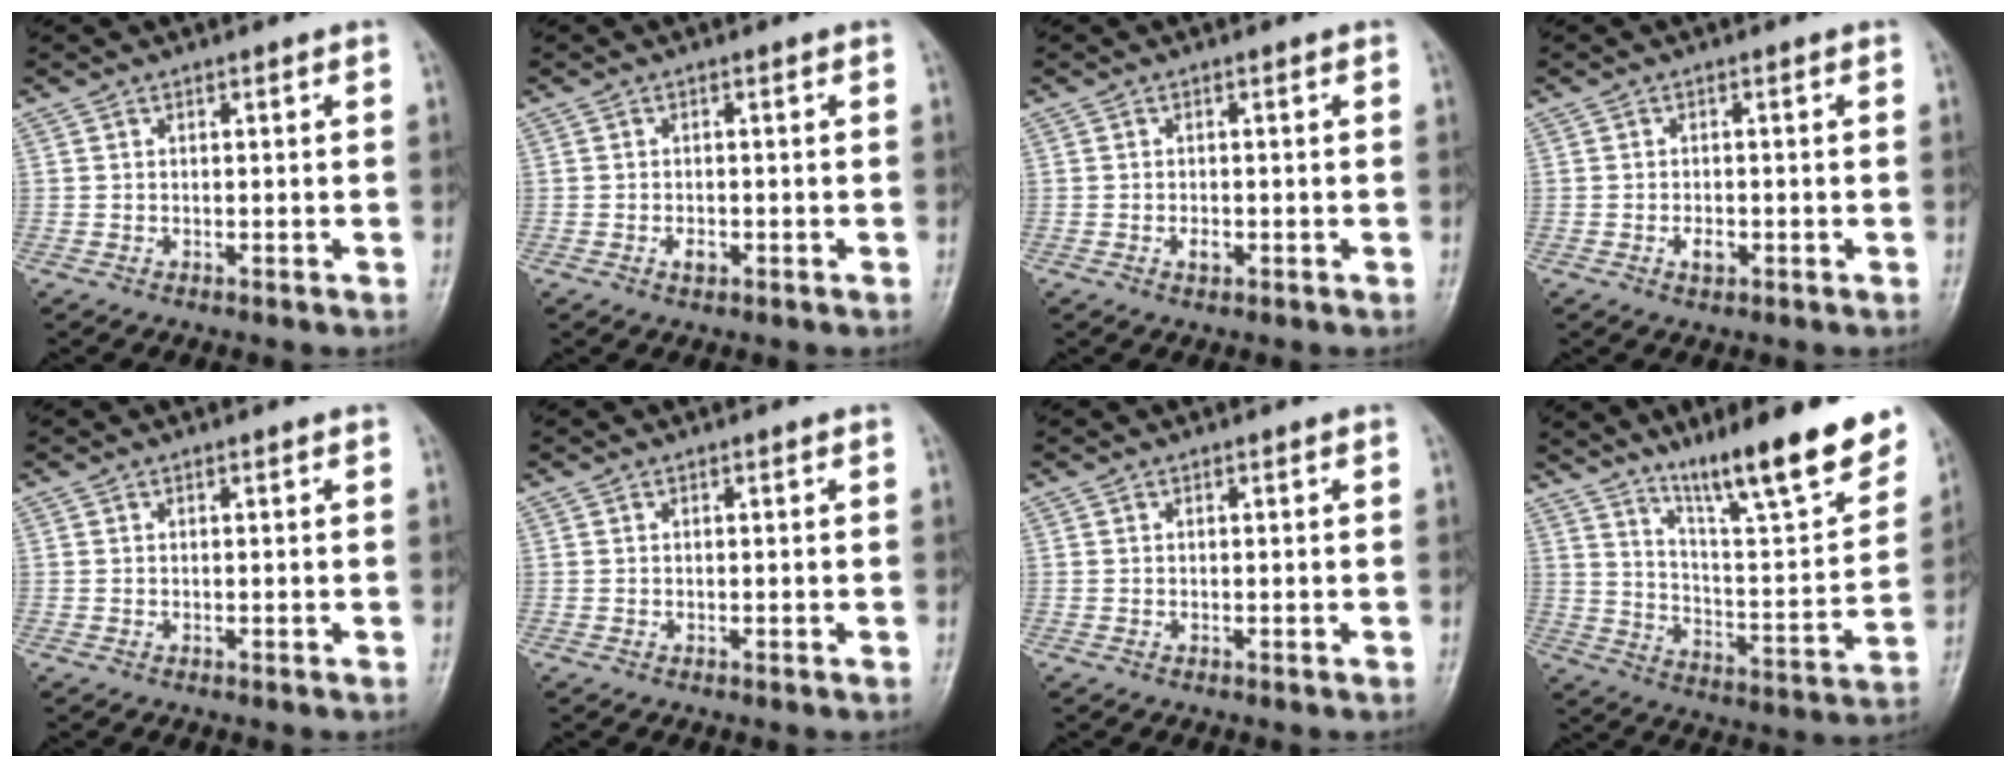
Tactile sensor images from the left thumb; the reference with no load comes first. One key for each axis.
{"total": 1.5, "fx": -0.6, "fy": 0.9, "fz": 1.0, "tx": -0.016, "ty": 0.002, "tz": -0.009}
{"total": 1.4, "fx": -0.5, "fy": 0.8, "fz": 1.0, "tx": -0.016, "ty": 0.000, "tz": -0.007}
{"total": 2.0, "fx": -0.7, "fy": 1.2, "fz": 1.4, "tx": -0.023, "ty": 0.002, "tz": -0.011}
{"total": 0.0}
{"total": 0.0}
{"total": 0.0}
{"total": 19.3, "fx": 13.9, "fy": 3.0, "fz": 13.1, "tx": -0.168, "ty": -0.079, "tz": 0.227}